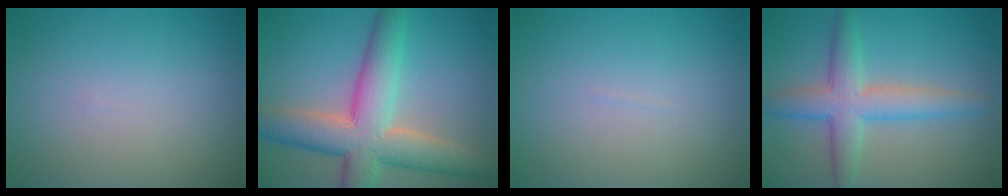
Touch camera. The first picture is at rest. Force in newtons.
{"total": 9.0, "press": 8.9, "slide": 0.7}
{"total": 0.0}
{"total": 5.0, "press": 5.0, "slide": 0.2}